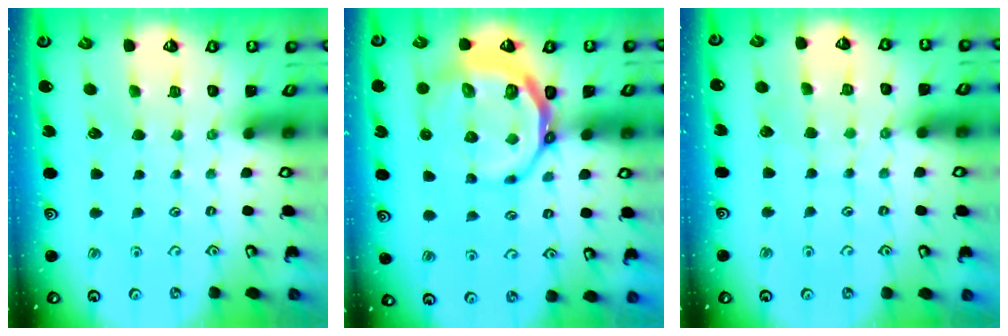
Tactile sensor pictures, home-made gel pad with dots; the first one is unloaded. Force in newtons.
{"total": 11.4, "press": 10.9, "slide": 3.5}
{"total": 4.8, "press": 4.8, "slide": 0.5}